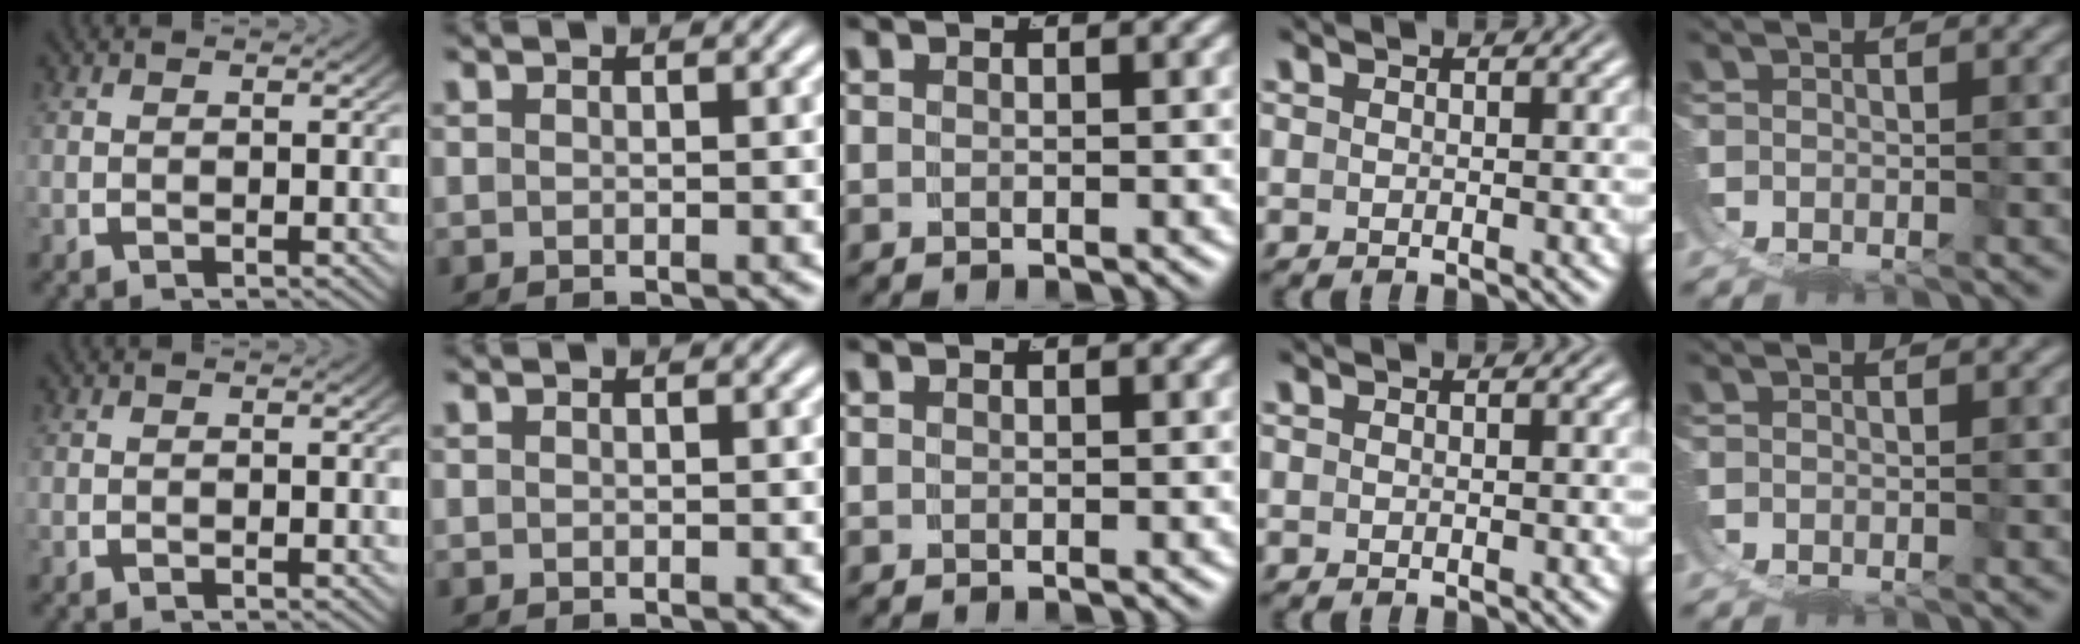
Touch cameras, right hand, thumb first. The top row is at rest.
{}